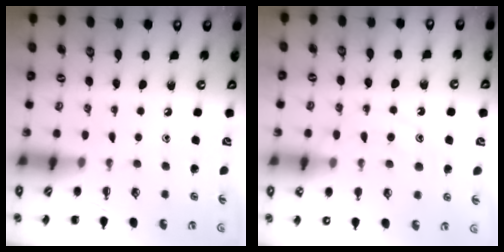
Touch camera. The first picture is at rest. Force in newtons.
{"total": 11.9, "press": 11.9, "slide": 0.7}